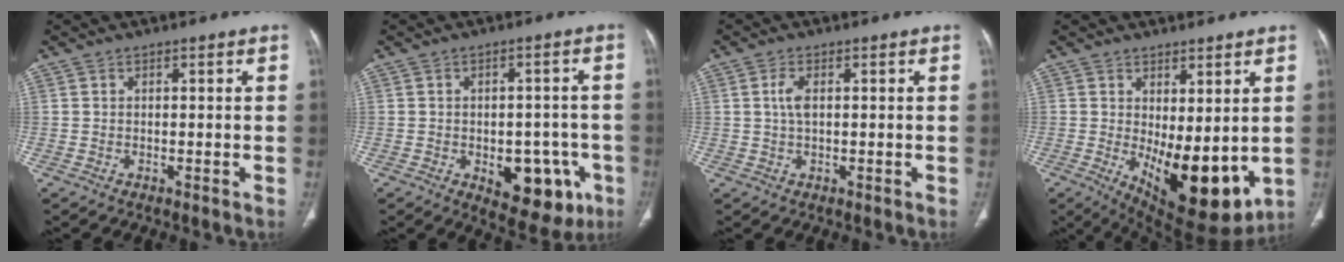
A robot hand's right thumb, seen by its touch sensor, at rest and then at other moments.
{"total": 12.3, "force": [-4.4, 7.1, 9.1], "torque": [-0.074, 0.019, -0.042]}
{"total": 2.7, "force": [0.5, 1.1, 2.4], "torque": [-0.055, 0.005, 0.011]}
{"total": 14.1, "force": [-1.0, 6.1, 12.7], "torque": [-0.173, -0.033, 0.008]}